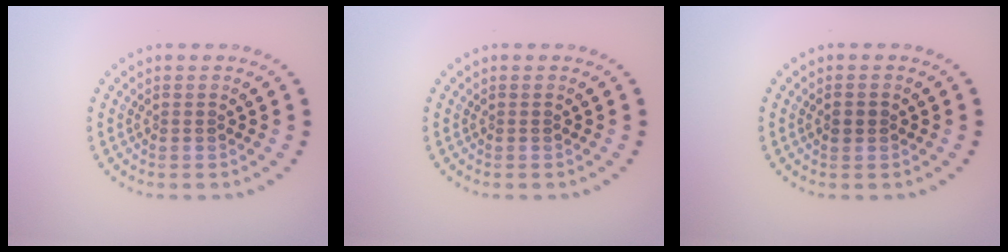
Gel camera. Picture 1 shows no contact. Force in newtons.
{"total": 0.0}
{"total": 1.0, "press": 1.0, "slide": 0.1}